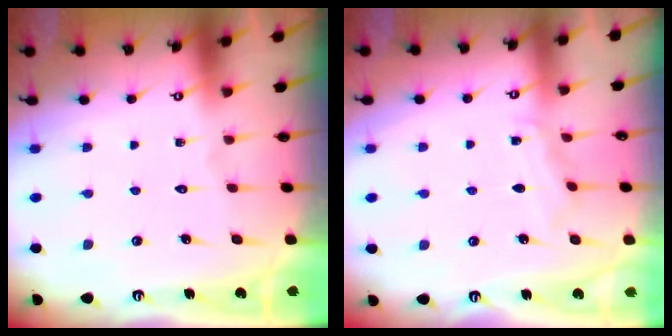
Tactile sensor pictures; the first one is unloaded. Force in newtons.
{"total": 4.8, "press": 4.8, "slide": 0.2}